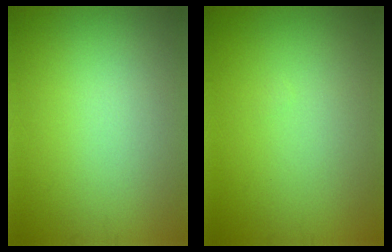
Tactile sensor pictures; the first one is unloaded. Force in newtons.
{"total": 0.0}